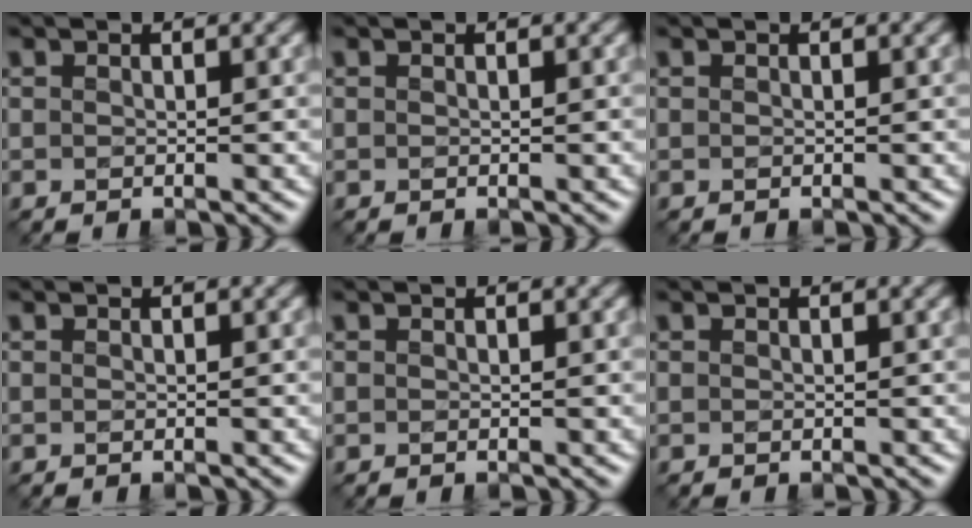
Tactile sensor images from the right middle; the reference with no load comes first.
{"total": 0.0}
{"total": 0.0}
{"total": 0.0}
{"total": 0.0}
{"total": 0.0}